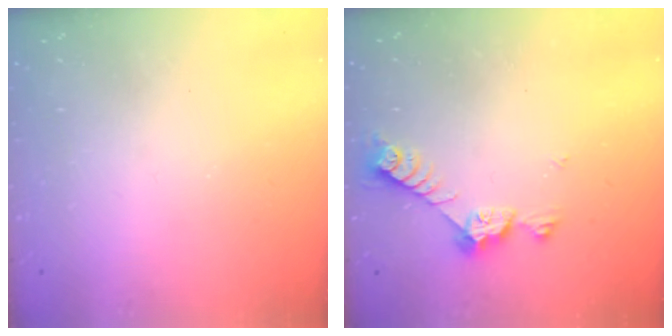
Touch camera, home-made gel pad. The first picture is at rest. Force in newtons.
{"total": 7.3, "press": 7.3, "slide": 0.6}